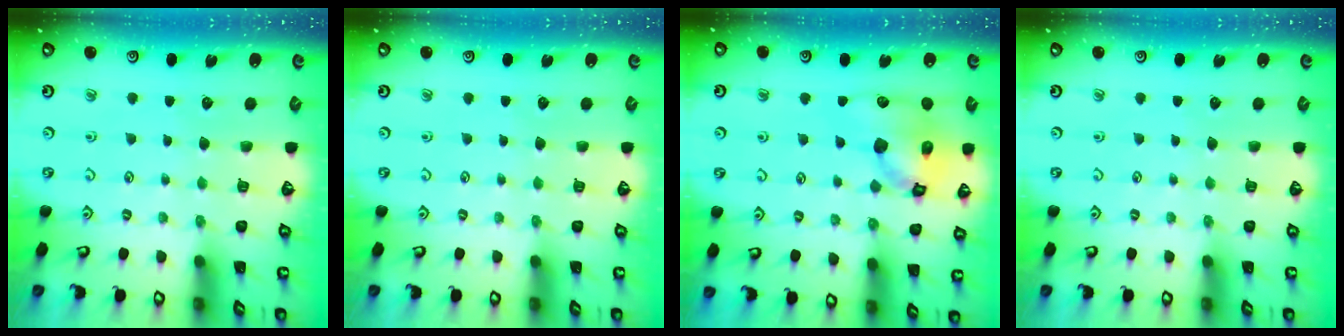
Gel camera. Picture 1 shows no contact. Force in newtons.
{"total": 0.0}
{"total": 15.0, "press": 14.8, "slide": 2.1}
{"total": 0.0}